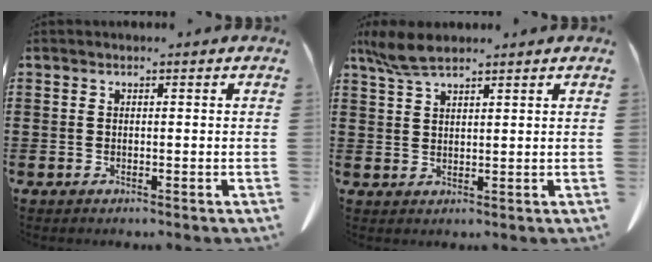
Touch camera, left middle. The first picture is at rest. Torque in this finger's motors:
{"motor_torque": [0.43, 0.40, 0.19, 0.05]}